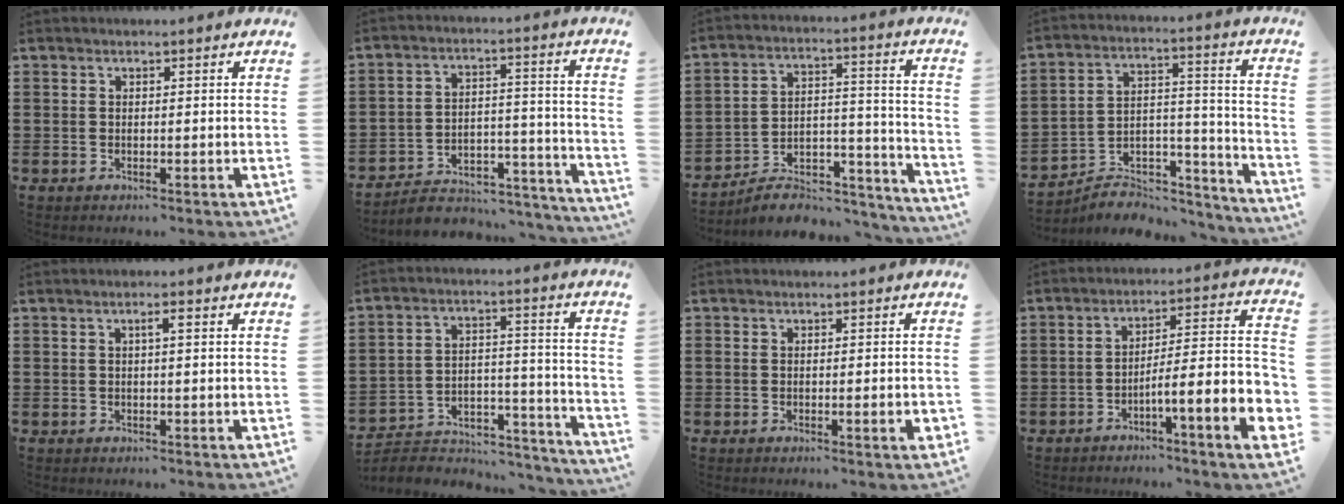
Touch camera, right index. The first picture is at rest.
{"total": 5.9, "force": [-5.4, 1.8, 1.5], "torque": [-0.021, 0.017, -0.105]}
{"total": 7.4, "force": [-6.4, 2.5, 2.7], "torque": [-0.042, 0.017, -0.120]}
{"total": 5.9, "force": [-5.3, 2.5, 1.2], "torque": [-0.018, 0.011, -0.101]}
{"total": 1.2, "force": [0.2, 0.1, 1.2], "torque": [-0.022, 0.003, 0.002]}
{"total": 4.7, "force": [-4.3, 1.7, 1.0], "torque": [-0.018, 0.008, -0.087]}
{"total": 2.0, "force": [-0.6, 0.0, 1.9], "torque": [-0.031, -0.004, -0.011]}
{"total": 7.0, "force": [-3.3, 0.1, 6.2], "torque": [-0.100, -0.039, -0.070]}